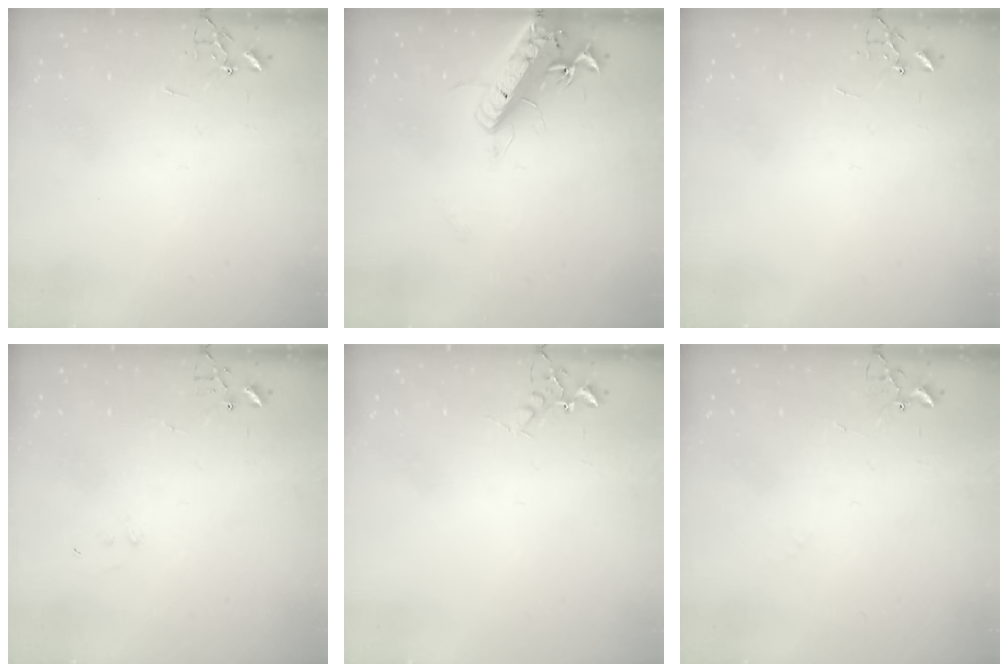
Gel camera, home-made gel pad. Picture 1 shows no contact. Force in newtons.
{"total": 18.1, "press": 17.7, "slide": 3.6}
{"total": 0.0}
{"total": 6.8, "press": 6.8, "slide": 0.5}
{"total": 5.8, "press": 5.7, "slide": 1.0}
{"total": 4.9, "press": 4.9, "slide": 0.5}